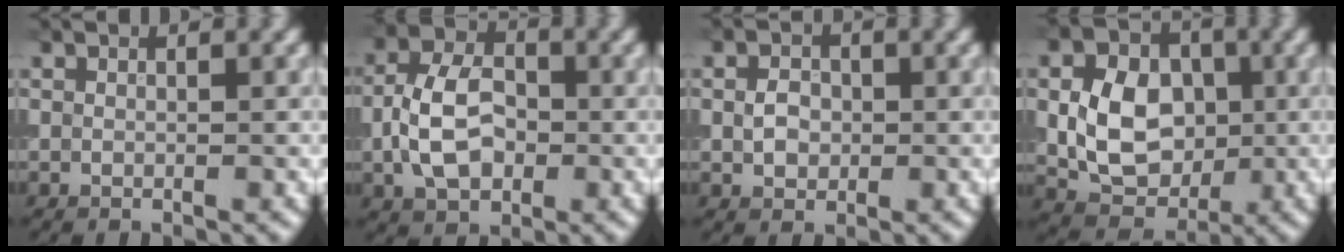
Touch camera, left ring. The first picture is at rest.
{"total": 5.8, "force": [-0.9, 3.9, 4.2], "torque": [-0.084, 0.007, -0.022]}
{"total": 2.1, "force": [0.0, 1.7, 1.3], "torque": [-0.027, 0.002, -0.003]}
{"total": 7.0, "force": [0.0, 5.3, 4.6], "torque": [-0.081, 0.003, -0.004]}